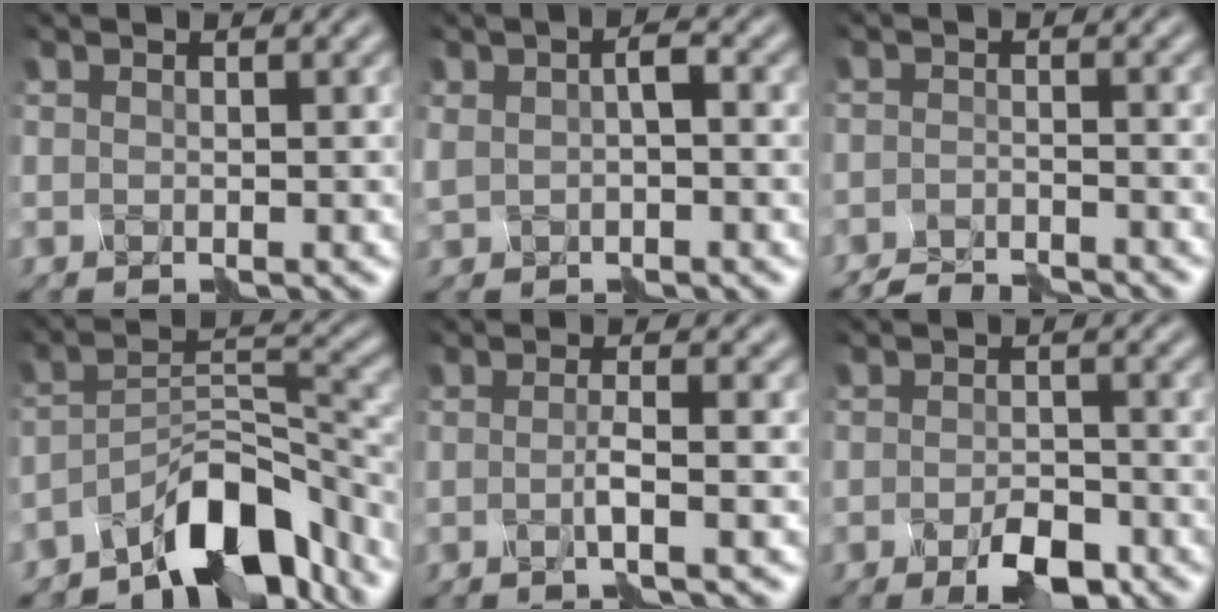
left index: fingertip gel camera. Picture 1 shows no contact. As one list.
[{"total": 1.3, "force": [-0.1, 0.7, 1.1], "torque": [-0.033, 0.008, -0.002]}, {"total": 3.5, "force": [-3.5, -0.3, 0.2], "torque": [-0.012, -0.004, -0.064]}, {"total": 7.9, "force": [-6.3, 2.2, 4.2], "torque": [-0.061, 0.018, -0.114]}, {"total": 1.7, "force": [-0.5, -0.3, 1.6], "torque": [-0.034, 0.000, -0.011]}, {"total": 2.7, "force": [-1.9, 0.7, 1.7], "torque": [-0.038, 0.001, -0.033]}]